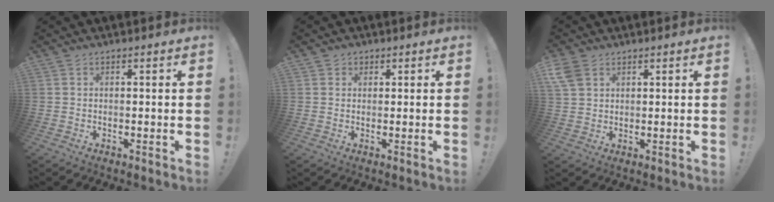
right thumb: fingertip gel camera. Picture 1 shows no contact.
{"total": 1.5, "force": [0.7, 1.3, 0.1], "torque": [-0.001, 0.000, 0.011]}
{"total": 5.4, "force": [2.9, 3.6, 2.8], "torque": [-0.051, -0.004, 0.060]}